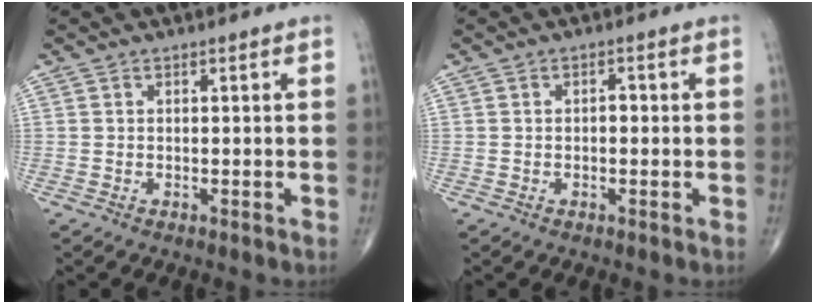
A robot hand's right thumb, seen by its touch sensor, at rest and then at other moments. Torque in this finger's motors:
{"motor_torque": [0.41, 0.63, 0.22, -0.08, -0.03]}